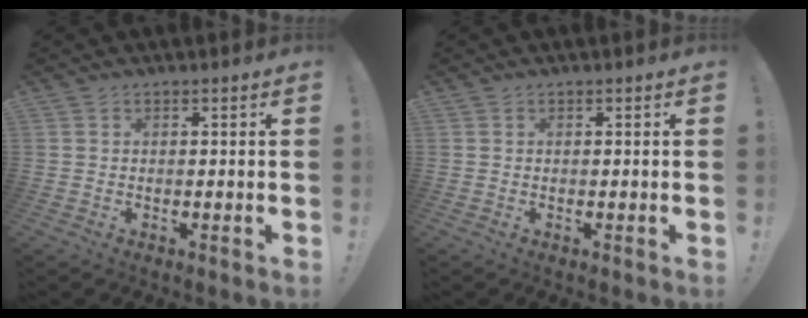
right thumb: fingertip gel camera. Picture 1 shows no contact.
{"total": 0.0}